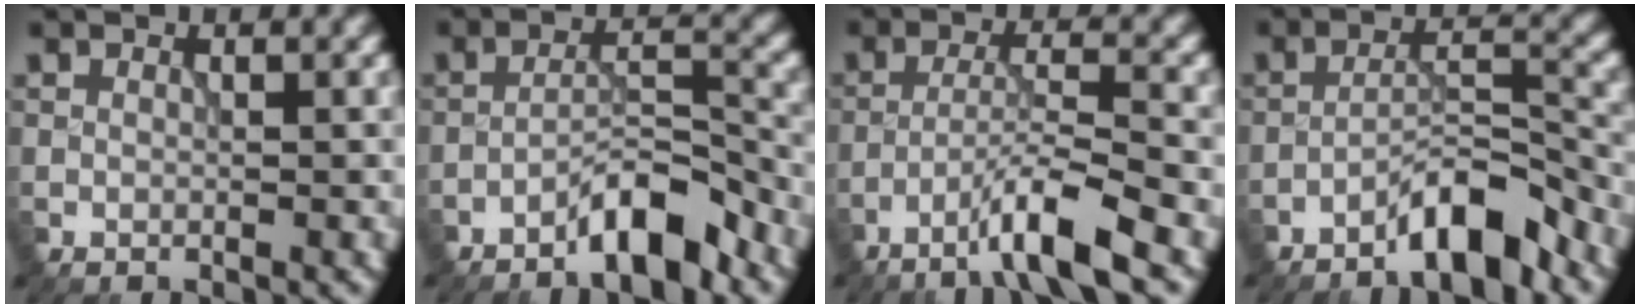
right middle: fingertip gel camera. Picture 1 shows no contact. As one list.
[{"total": 4.8, "force": [-3.6, 1.0, 3.1], "torque": [-0.049, 0.013, -0.068]}, {"total": 5.3, "force": [-3.3, 0.1, 4.1], "torque": [-0.068, 0.011, -0.072]}, {"total": 5.1, "force": [-3.9, 0.9, 3.2], "torque": [-0.048, 0.014, -0.073]}]